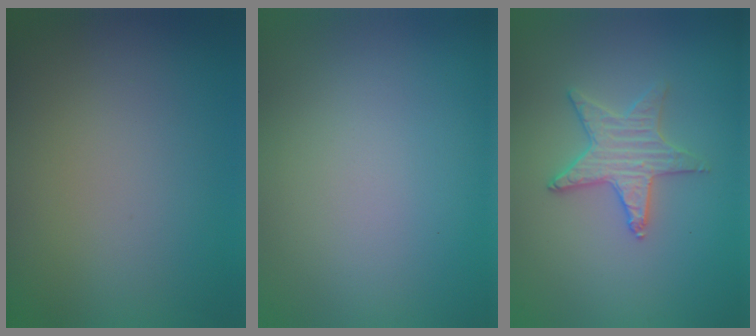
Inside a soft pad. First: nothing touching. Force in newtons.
{"total": 0.0}
{"total": 3.0, "press": 3.0, "slide": 0.1}